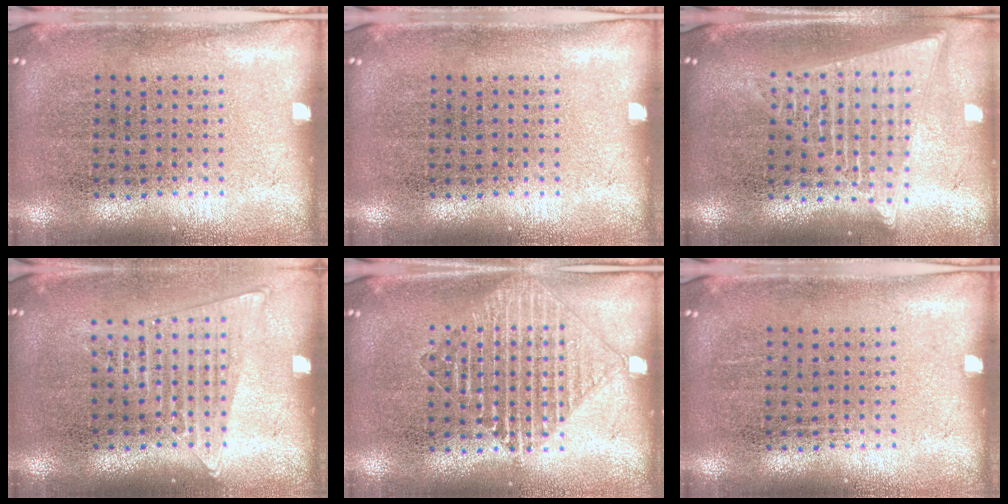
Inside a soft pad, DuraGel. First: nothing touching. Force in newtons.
{"total": 0.0}
{"total": 2.0, "press": 1.8, "slide": 1.0}
{"total": 1.3, "press": 1.2, "slide": 0.5}
{"total": 1.3, "press": 1.3, "slide": 0.2}
{"total": 0.0}